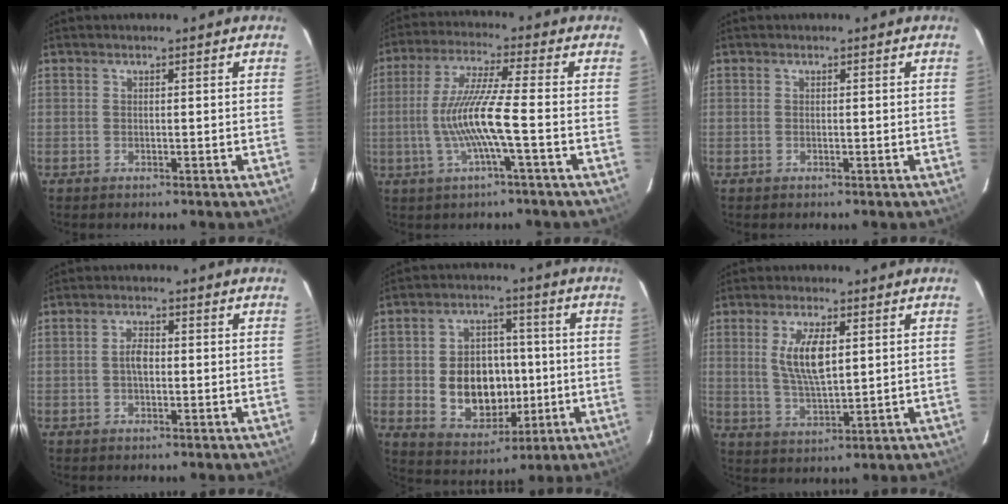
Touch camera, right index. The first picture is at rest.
{"total": 10.4, "force": [-2.6, -0.7, 10.1], "torque": [-0.199, -0.004, -0.046]}
{"total": 0.0}
{"total": 2.6, "force": [-0.2, 1.4, 2.2], "torque": [-0.042, 0.006, -0.004]}
{"total": 13.1, "force": [-1.6, 10.0, 8.3], "torque": [-0.182, 0.014, -0.004]}
{"total": 7.8, "force": [2.0, 2.8, 7.0], "torque": [-0.134, -0.003, 0.045]}